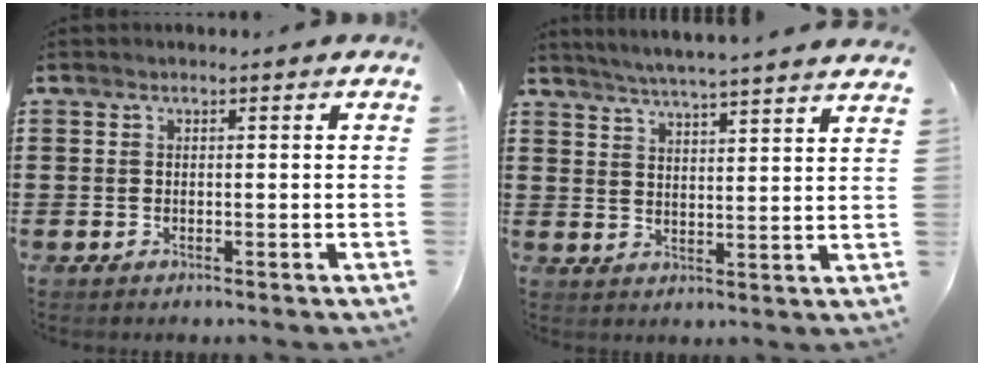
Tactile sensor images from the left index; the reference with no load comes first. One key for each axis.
{"total": 4.7, "fx": 4.5, "fy": -1.0, "fz": 1.0, "tx": -0.036, "ty": -0.028, "tz": 0.076}